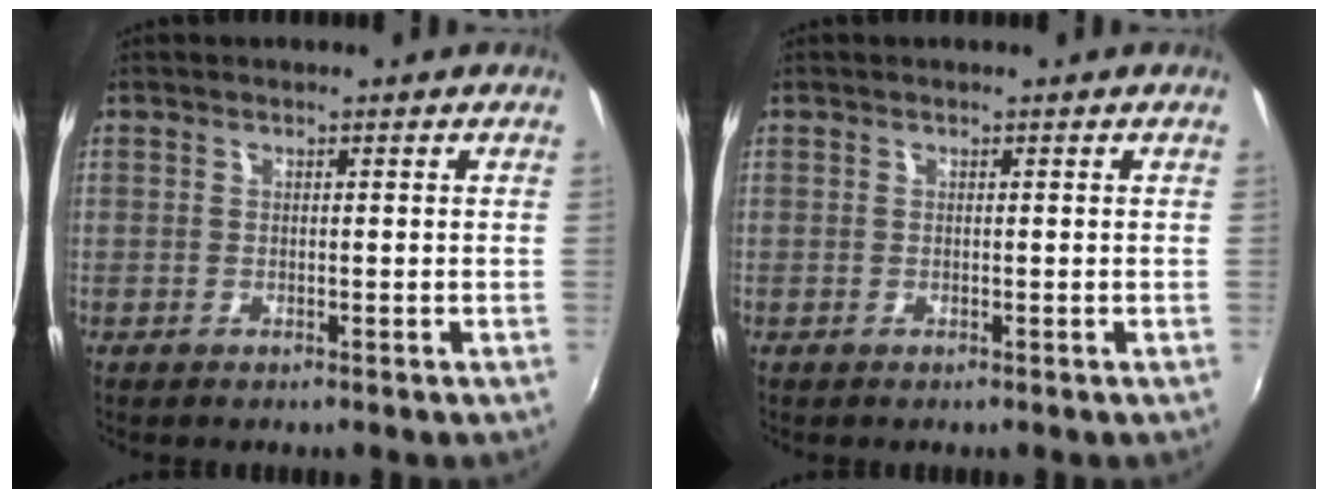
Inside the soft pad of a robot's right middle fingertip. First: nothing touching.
{"total": 0.0}